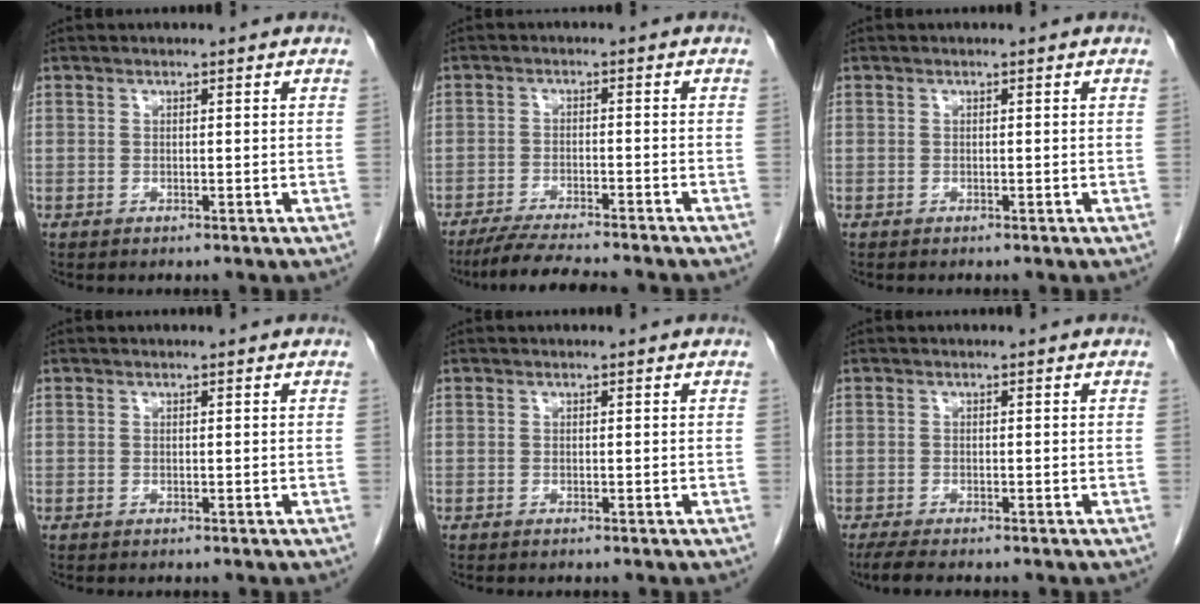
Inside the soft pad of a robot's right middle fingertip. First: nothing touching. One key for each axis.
{"total": 9.8, "fx": -8.6, "fy": 0.2, "fz": 4.7, "tx": -0.070, "ty": -0.022, "tz": -0.135}
{"total": 0.0}
{"total": 0.0}
{"total": 0.0}
{"total": 3.2, "fx": -2.5, "fy": 0.4, "fz": 1.9, "tx": -0.038, "ty": -0.010, "tz": -0.041}